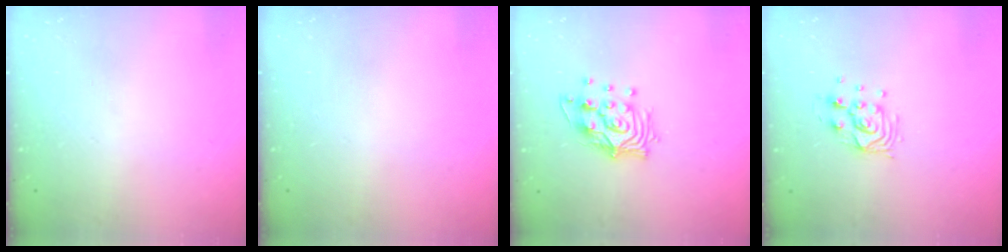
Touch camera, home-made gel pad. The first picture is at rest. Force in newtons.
{"total": 0.0}
{"total": 12.4, "press": 12.4, "slide": 1.0}
{"total": 9.0, "press": 8.9, "slide": 1.5}